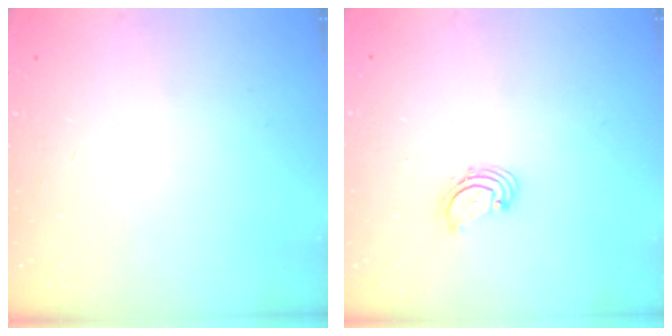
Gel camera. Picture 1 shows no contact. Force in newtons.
{"total": 1.6, "press": 1.6, "slide": 0.2}